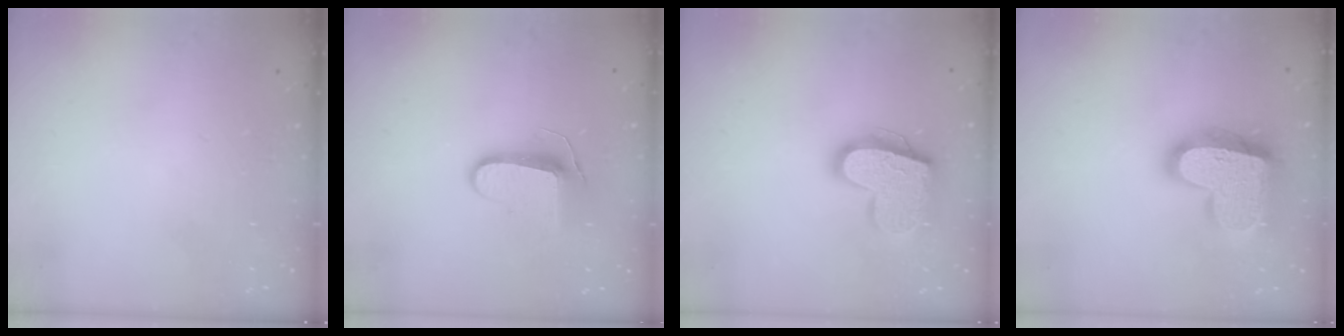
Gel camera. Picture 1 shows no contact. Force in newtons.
{"total": 8.9, "press": 8.9, "slide": 0.2}
{"total": 17.6, "press": 17.6, "slide": 1.4}
{"total": 21.7, "press": 21.6, "slide": 1.5}